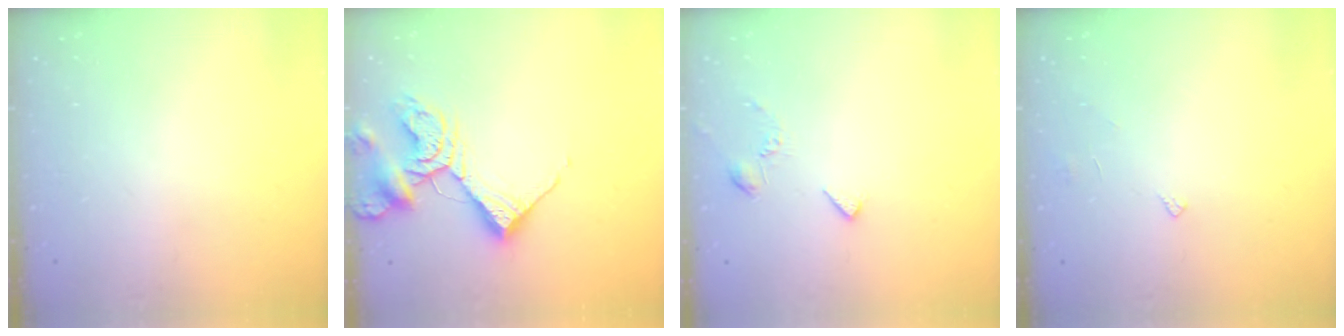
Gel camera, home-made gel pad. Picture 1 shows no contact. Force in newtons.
{"total": 12.0, "press": 11.9, "slide": 1.5}
{"total": 3.0, "press": 2.9, "slide": 0.7}
{"total": 3.8, "press": 3.8, "slide": 0.3}